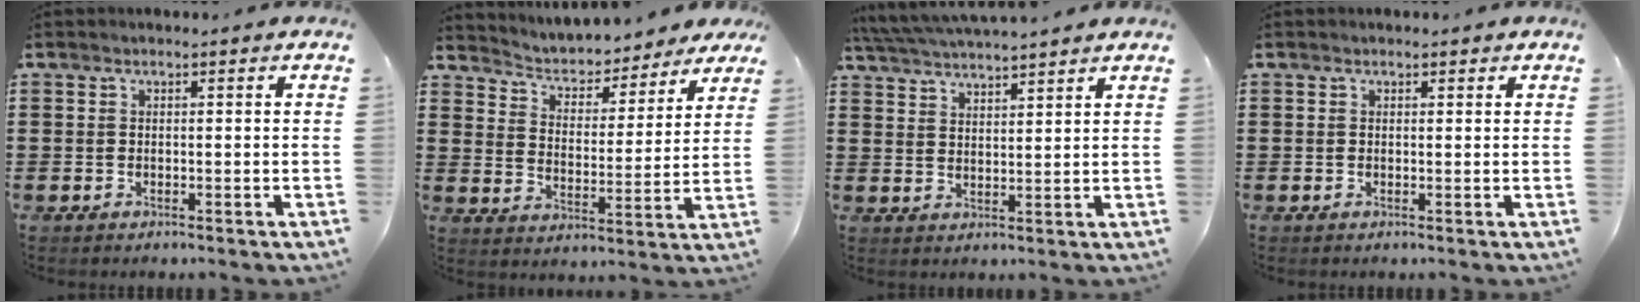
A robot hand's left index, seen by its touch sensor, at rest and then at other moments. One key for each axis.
{"total": 3.8, "fx": 3.6, "fy": 0.9, "fz": 0.4, "tx": -0.033, "ty": -0.026, "tz": 0.054}
{"total": 4.5, "fx": 4.5, "fy": -0.2, "fz": 0.6, "tx": -0.029, "ty": -0.021, "tz": 0.079}
{"total": 1.6, "fx": -0.6, "fy": 0.5, "fz": 1.4, "tx": -0.029, "ty": 0.004, "tz": -0.015}